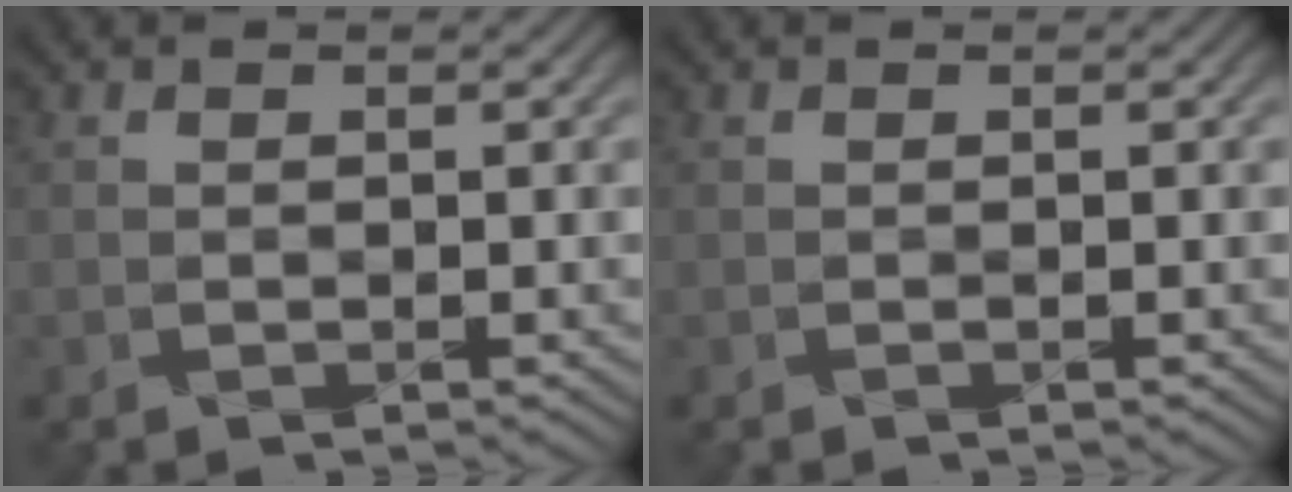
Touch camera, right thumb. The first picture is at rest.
{"total": 0.0}